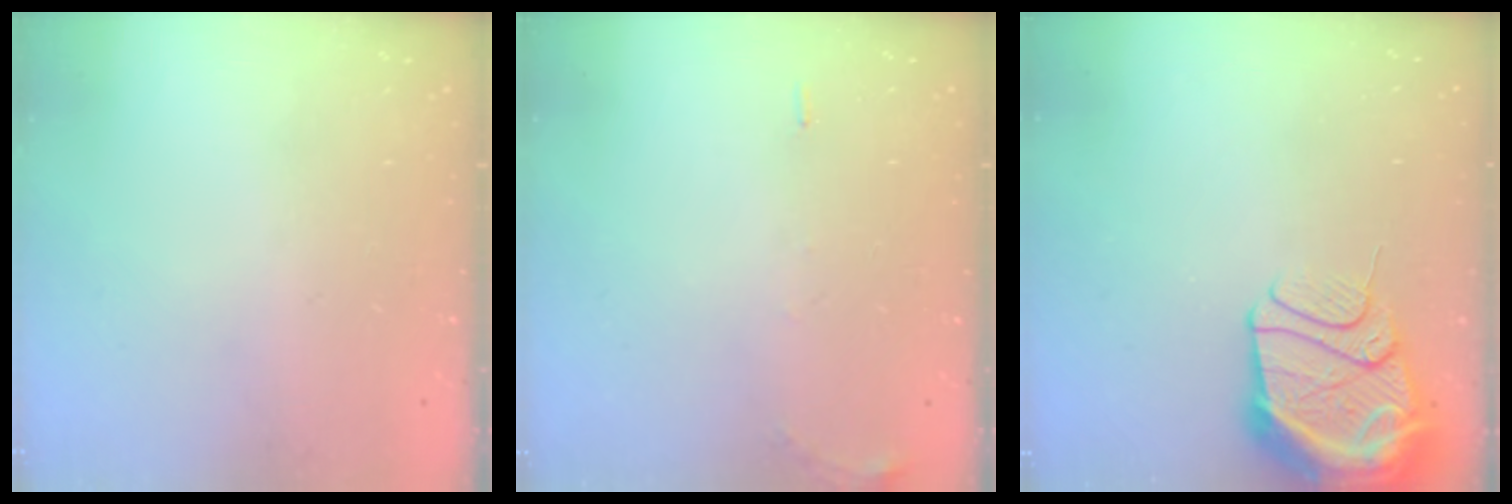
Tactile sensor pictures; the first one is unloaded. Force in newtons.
{"total": 6.5, "press": 6.2, "slide": 1.8}
{"total": 14.8, "press": 14.7, "slide": 1.7}